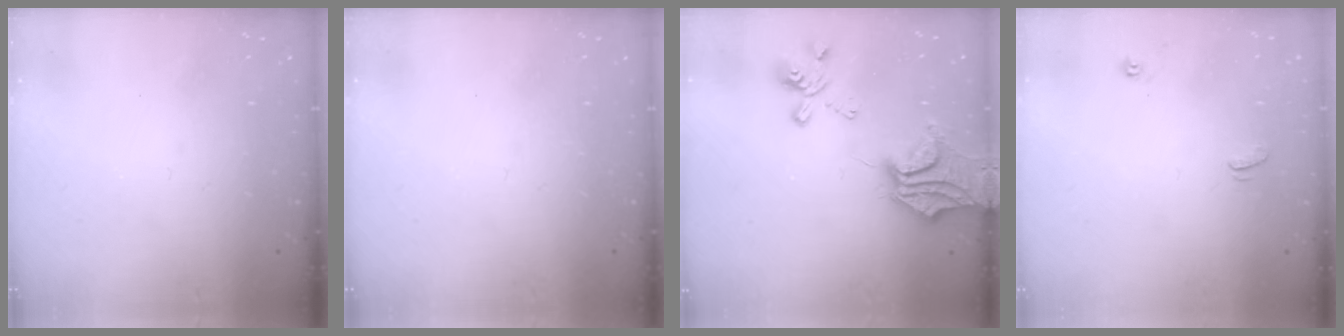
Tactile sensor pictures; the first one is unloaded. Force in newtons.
{"total": 0.0}
{"total": 10.1, "press": 9.4, "slide": 3.9}
{"total": 1.4, "press": 1.4, "slide": 0.3}